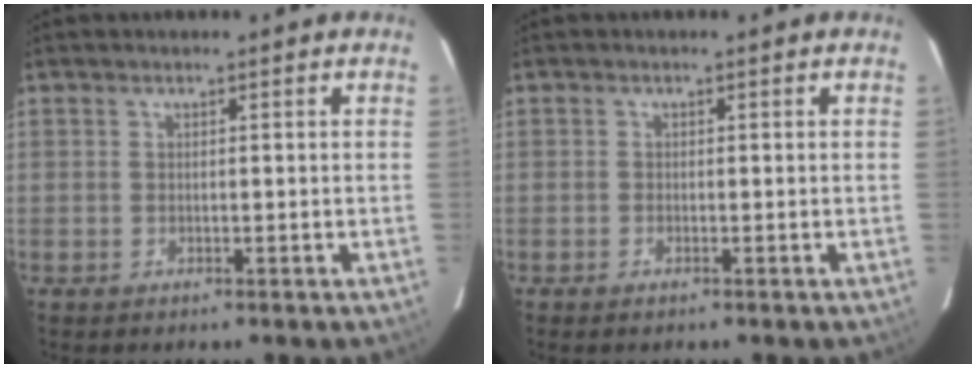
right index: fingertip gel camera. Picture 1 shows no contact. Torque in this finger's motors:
{"motor_torque": [0.13, -0.04, -0.01, 0.00]}